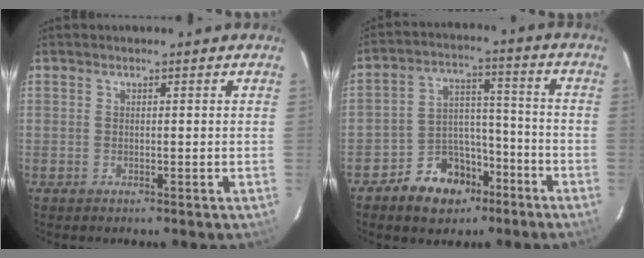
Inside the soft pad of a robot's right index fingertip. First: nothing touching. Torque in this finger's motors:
{"motor_torque": [0.08, -0.30, 0.07, -0.08]}